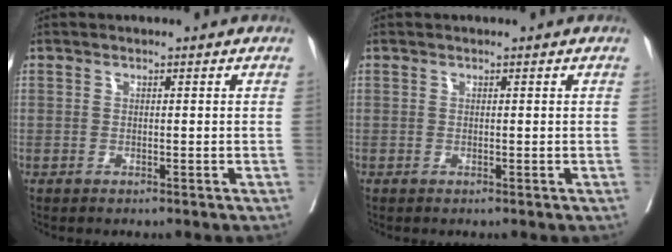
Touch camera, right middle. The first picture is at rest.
{"total": 0.0}